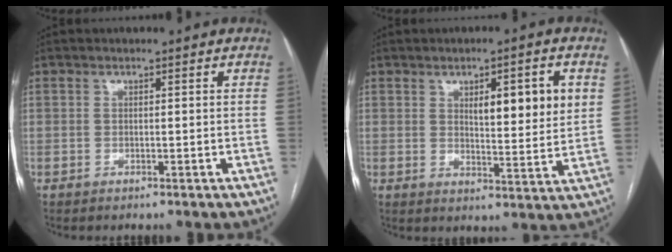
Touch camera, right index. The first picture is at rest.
{"total": 9.2, "force": [3.1, 1.8, 8.5], "torque": [-0.125, -0.003, 0.047]}